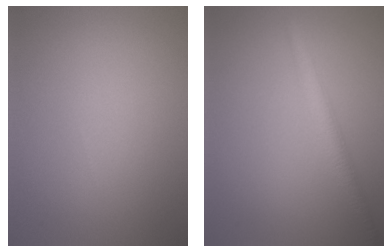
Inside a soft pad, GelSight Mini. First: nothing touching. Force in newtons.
{"total": 2.7, "press": 2.7, "slide": 0.1}